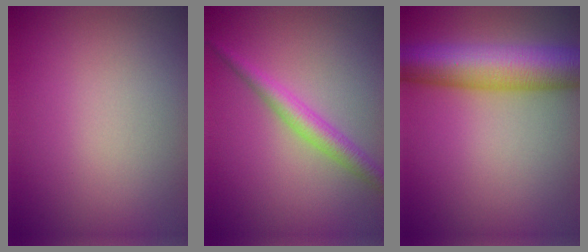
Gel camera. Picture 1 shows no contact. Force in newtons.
{"total": 2.8, "press": 2.8, "slide": 0.1}
{"total": 9.7, "press": 9.7, "slide": 0.3}